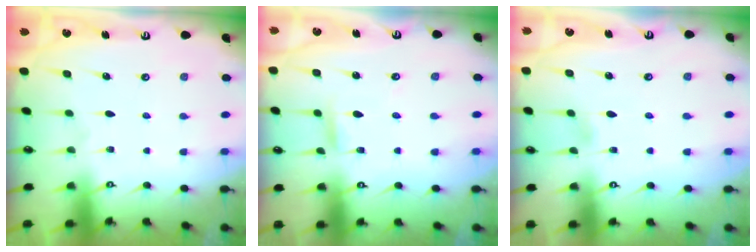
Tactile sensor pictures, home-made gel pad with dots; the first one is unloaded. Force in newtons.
{"total": 3.5, "press": 3.5, "slide": 0.4}
{"total": 3.1, "press": 3.1, "slide": 0.4}